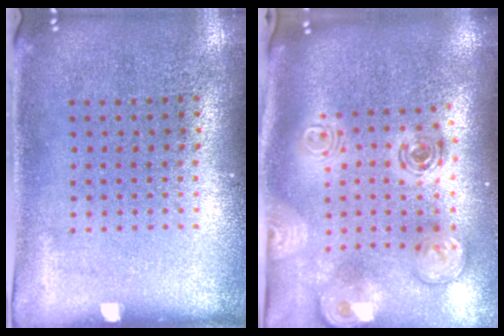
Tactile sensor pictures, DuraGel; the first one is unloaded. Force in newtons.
{"total": 2.5, "press": 1.8, "slide": 1.7}